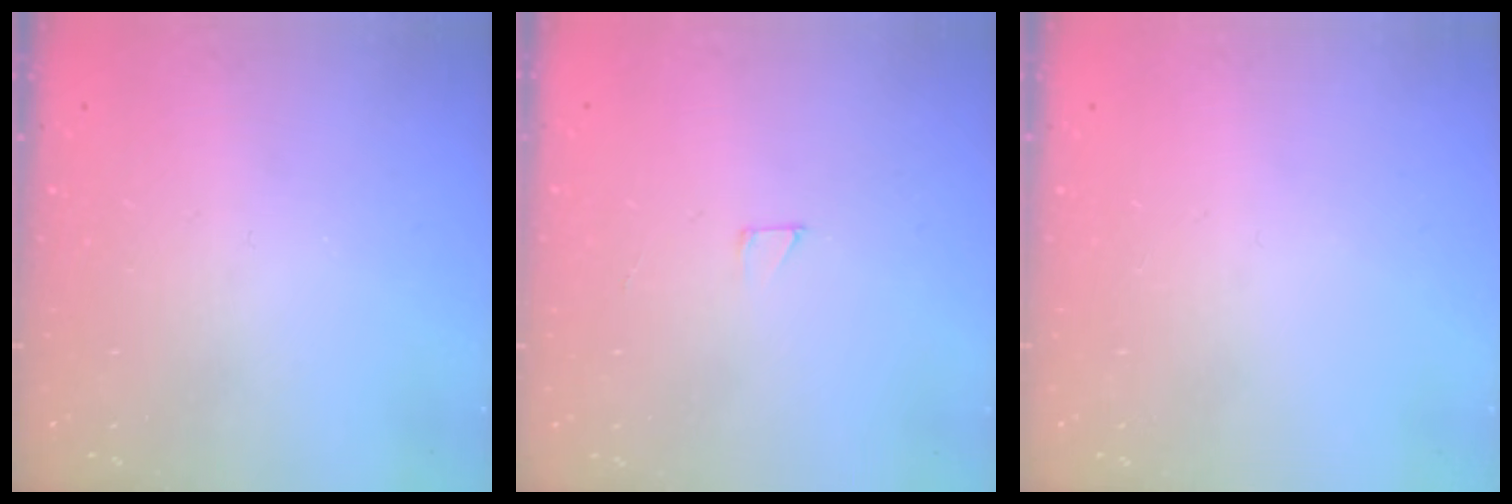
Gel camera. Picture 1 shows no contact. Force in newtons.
{"total": 2.0, "press": 2.0, "slide": 0.0}
{"total": 0.0}